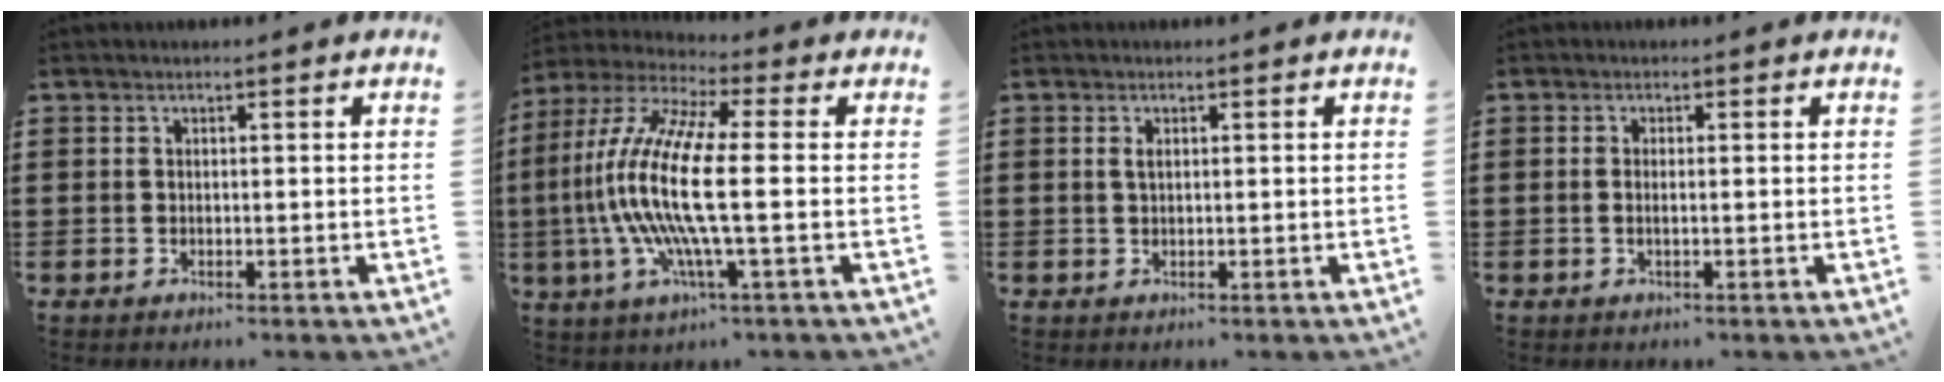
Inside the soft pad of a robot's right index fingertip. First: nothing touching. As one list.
[{"total": 13.8, "force": [-2.0, 2.4, 13.4], "torque": [-0.311, -0.020, -0.053]}, {"total": 1.3, "force": [0.3, 0.3, 1.3], "torque": [-0.025, 0.002, 0.005]}, {"total": 0.9, "force": [-0.2, 0.1, 0.9], "torque": [-0.016, -0.001, -0.005]}]